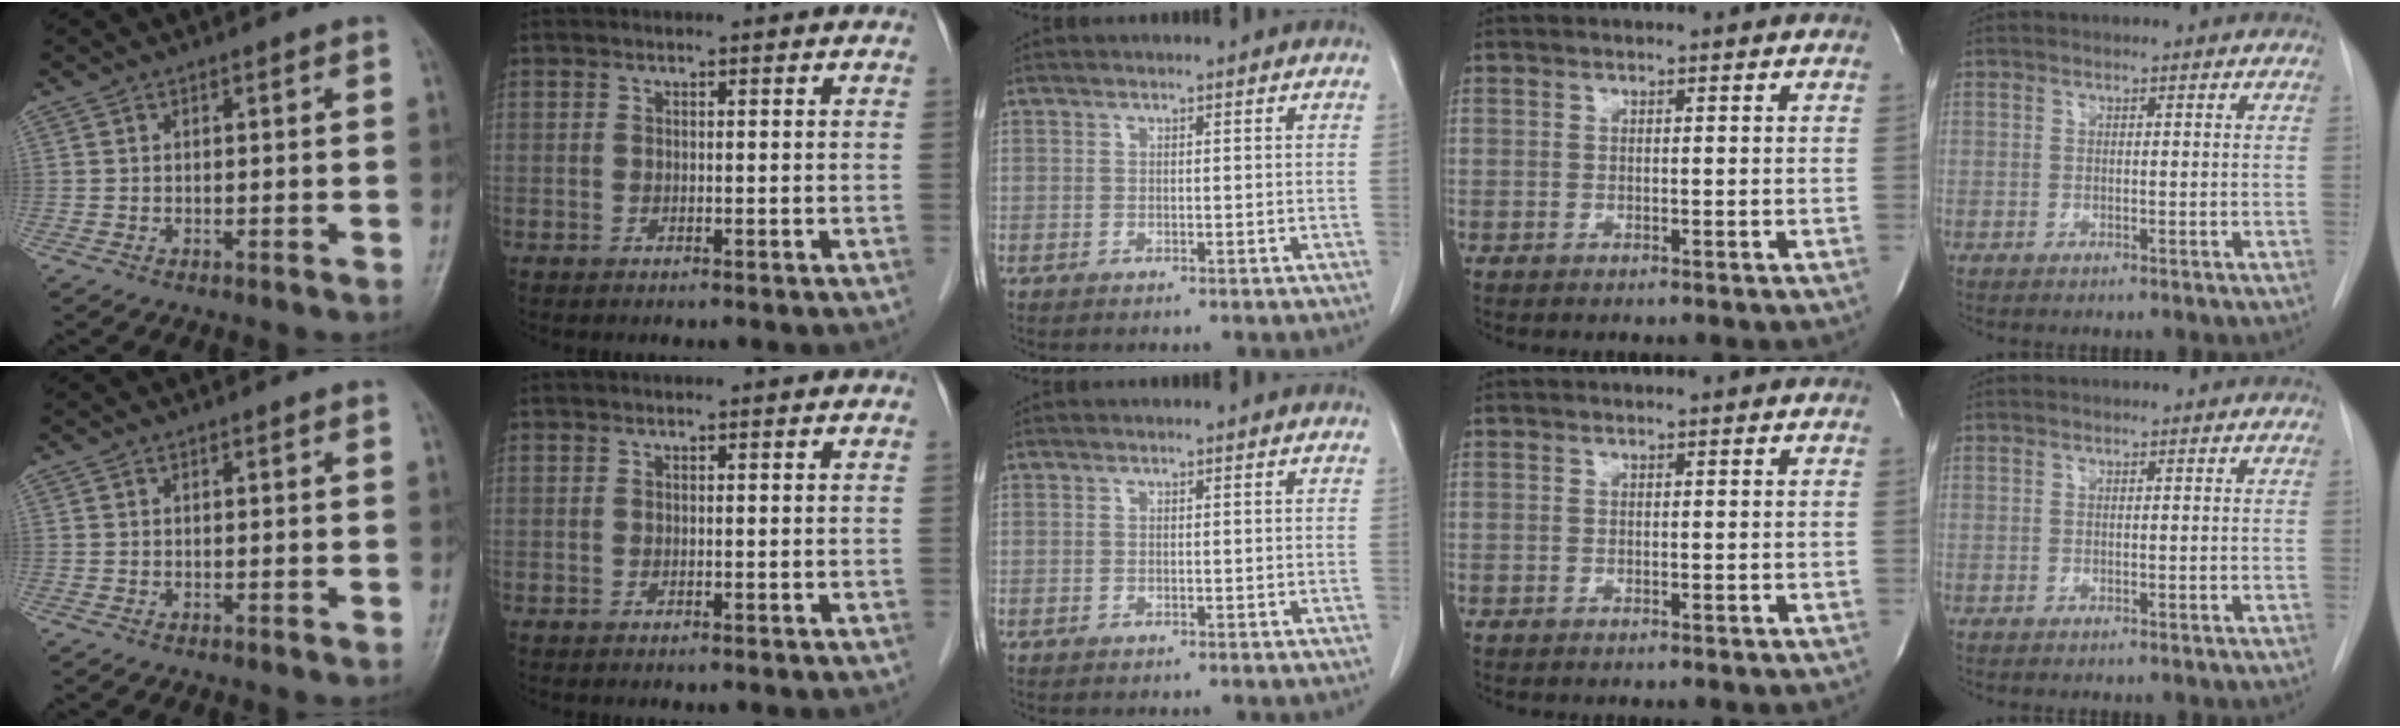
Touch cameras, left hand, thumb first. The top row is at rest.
{}